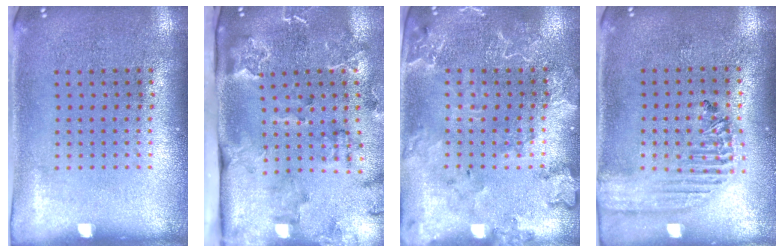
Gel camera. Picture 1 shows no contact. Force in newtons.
{"total": 2.5, "press": 2.3, "slide": 0.9}
{"total": 2.3, "press": 2.2, "slide": 0.4}
{"total": 1.8, "press": 1.7, "slide": 0.6}